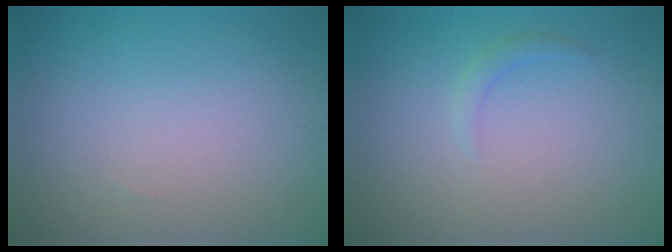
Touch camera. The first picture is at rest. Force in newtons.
{"total": 1.0, "press": 1.0, "slide": 0.1}